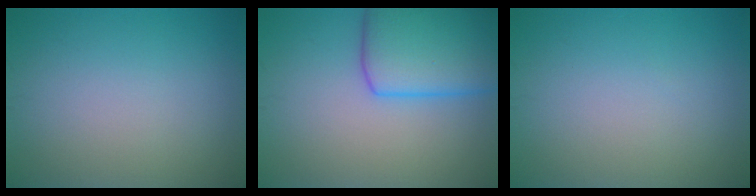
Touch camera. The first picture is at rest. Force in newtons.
{"total": 7.7, "press": 7.7, "slide": 0.2}
{"total": 0.0}